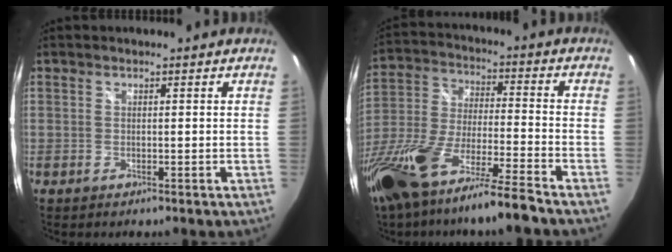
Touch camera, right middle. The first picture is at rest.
{"total": 20.8, "force": [-15.2, 2.3, 14.0], "torque": [-0.280, -0.051, -0.278]}